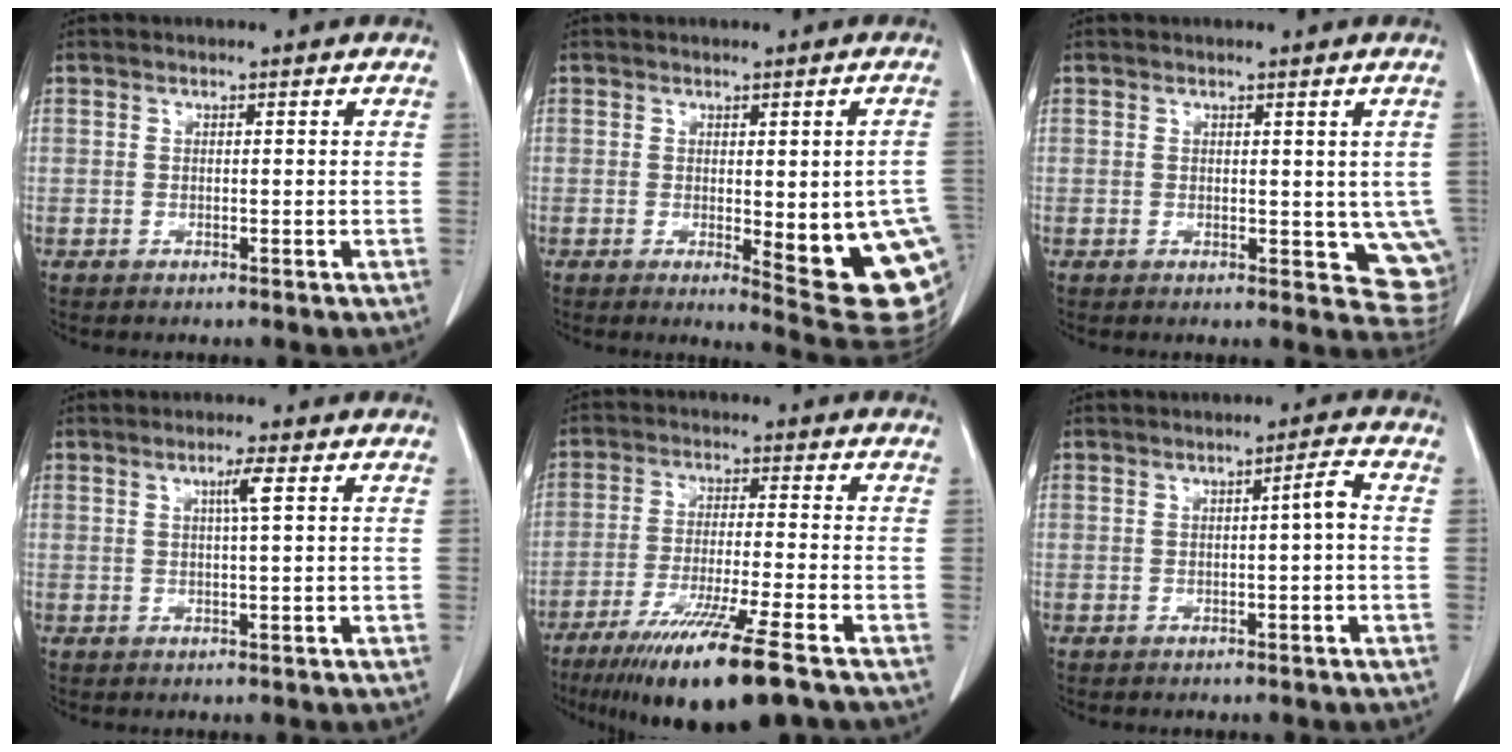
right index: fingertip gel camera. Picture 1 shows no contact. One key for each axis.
{"total": 14.3, "fx": -2.8, "fy": 3.6, "fz": 13.6, "tx": -0.112, "ty": -0.006, "tz": -0.016}
{"total": 6.4, "fx": 0.4, "fy": 3.7, "fz": 5.3, "tx": -0.042, "ty": -0.010, "tz": 0.009}
{"total": 2.4, "fx": 0.8, "fy": -0.4, "fz": 2.3, "tx": -0.042, "ty": -0.001, "tz": 0.013}
{"total": 14.1, "fx": -9.6, "fy": -0.4, "fz": 10.3, "tx": -0.180, "ty": -0.047, "tz": -0.161}
{"total": 2.3, "fx": -0.1, "fy": 0.0, "fz": 2.3, "tx": -0.032, "ty": 0.004, "tz": -0.002}